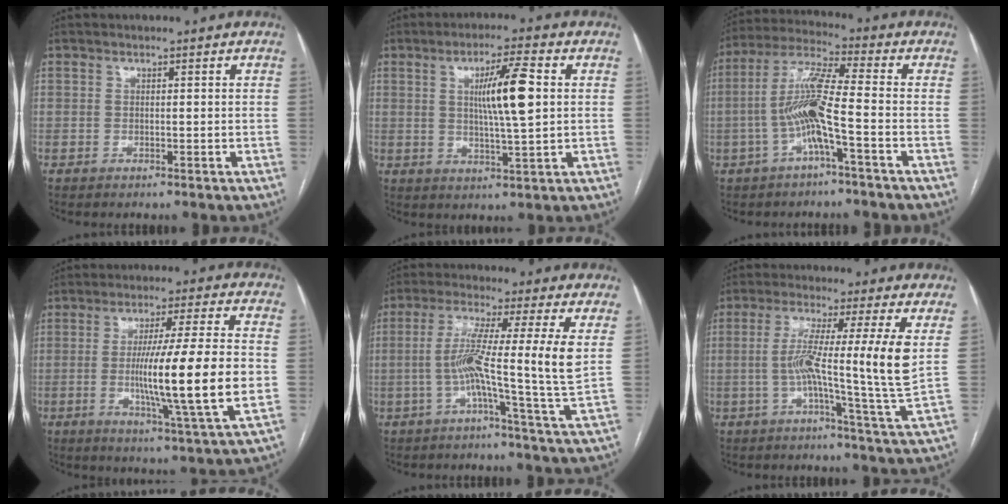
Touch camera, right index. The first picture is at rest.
{"total": 8.8, "force": [1.6, 0.3, 8.6], "torque": [-0.149, 0.000, 0.029]}
{"total": 9.4, "force": [-2.5, 0.1, 9.1], "torque": [-0.190, 0.014, -0.053]}
{"total": 16.1, "force": [-1.9, -0.8, 16.0], "torque": [-0.274, -0.016, -0.036]}
{"total": 10.5, "force": [0.2, -1.7, 10.3], "torque": [-0.193, 0.005, -0.005]}
{"total": 11.4, "force": [0.9, -1.7, 11.3], "torque": [-0.200, -0.007, 0.007]}